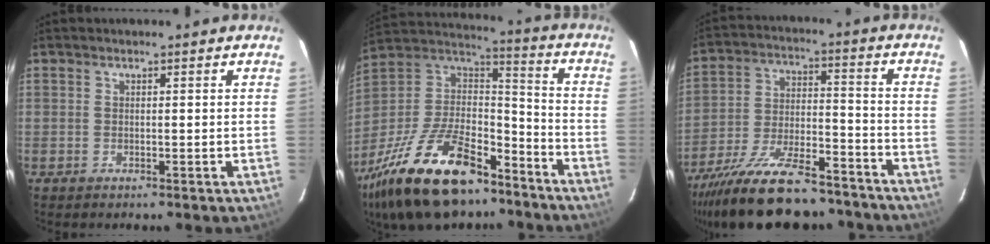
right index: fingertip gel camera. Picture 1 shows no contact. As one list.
[{"total": 29.5, "force": [-19.8, 13.1, 17.6], "torque": [-0.358, -0.003, -0.319]}, {"total": 23.2, "force": [-19.0, 7.3, 11.2], "torque": [-0.213, -0.022, -0.281]}]